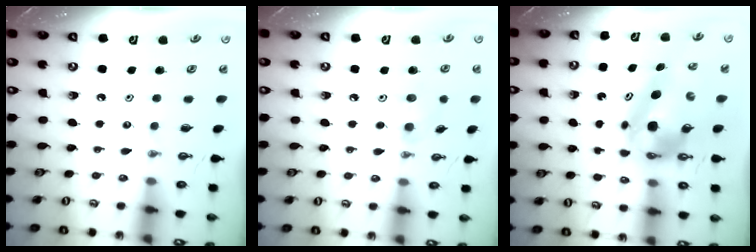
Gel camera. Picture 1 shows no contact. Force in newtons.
{"total": 6.6, "press": 6.5, "slide": 1.4}
{"total": 9.2, "press": 9.2, "slide": 0.9}